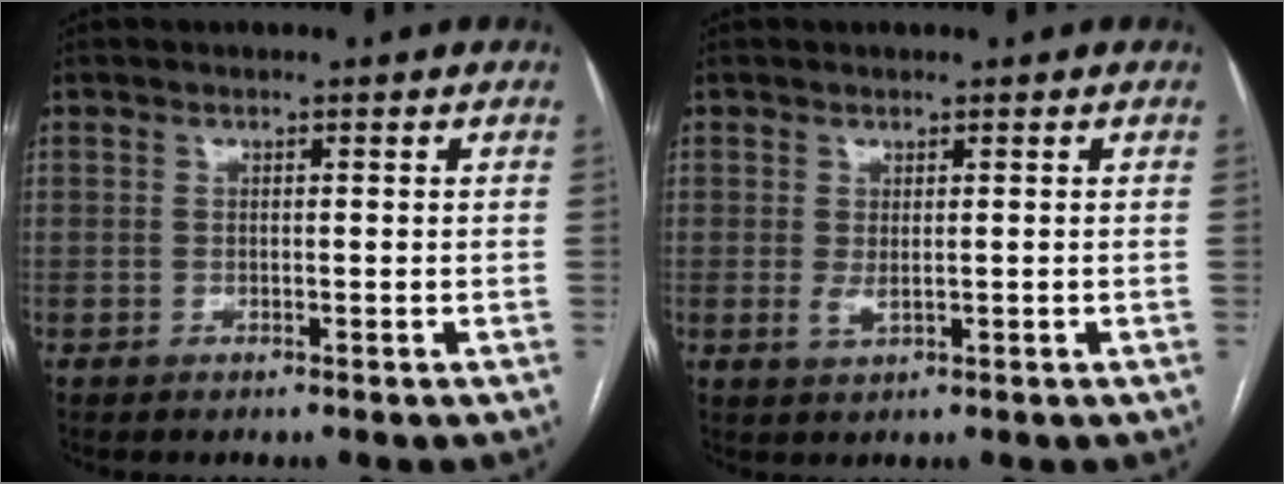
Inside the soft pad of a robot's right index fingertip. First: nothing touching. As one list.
[{"total": 1.4, "force": [0.2, 0.5, 1.3], "torque": [-0.027, -0.003, 0.010]}]